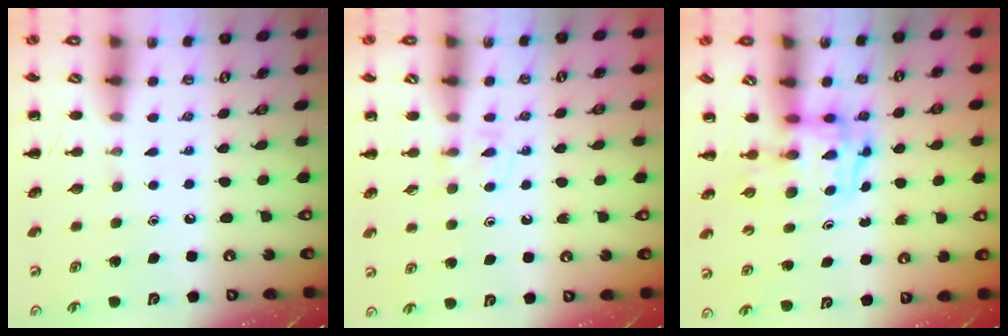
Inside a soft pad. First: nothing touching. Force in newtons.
{"total": 3.5, "press": 3.2, "slide": 1.4}
{"total": 3.3, "press": 3.2, "slide": 0.5}